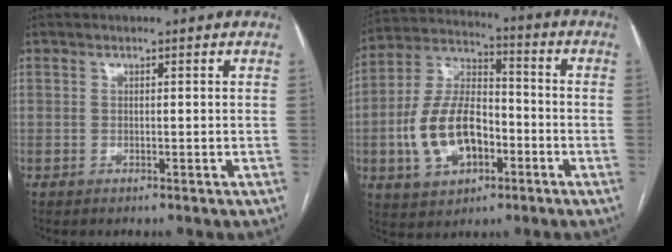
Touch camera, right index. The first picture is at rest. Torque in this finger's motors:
{"motor_torque": [0.67, -0.40, 0.71, 0.21]}